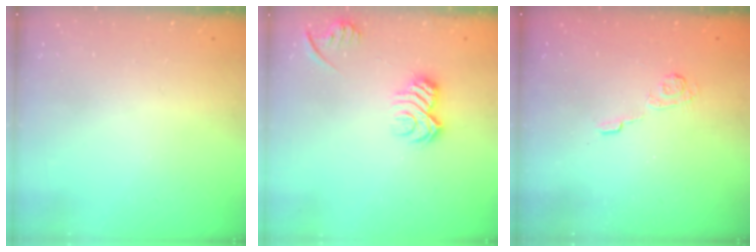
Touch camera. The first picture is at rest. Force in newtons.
{"total": 10.7, "press": 10.7, "slide": 0.4}
{"total": 3.7, "press": 3.3, "slide": 1.6}